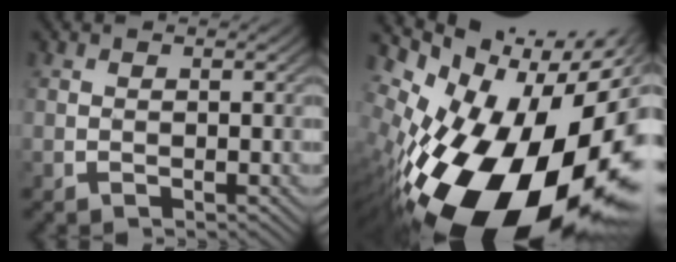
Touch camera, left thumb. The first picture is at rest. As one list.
[{"total": 20.2, "force": [-8.4, 9.3, 15.9], "torque": [-0.271, -0.051, -0.134]}]